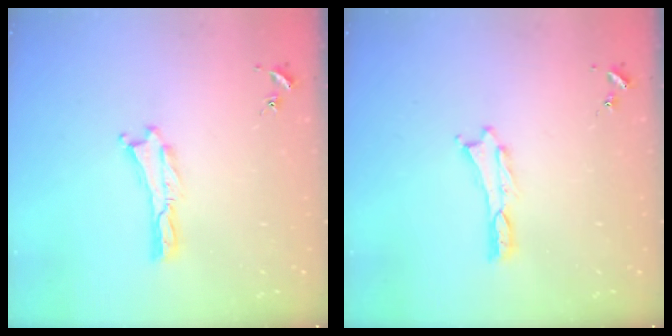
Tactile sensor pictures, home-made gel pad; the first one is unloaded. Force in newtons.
{"total": 0.0}